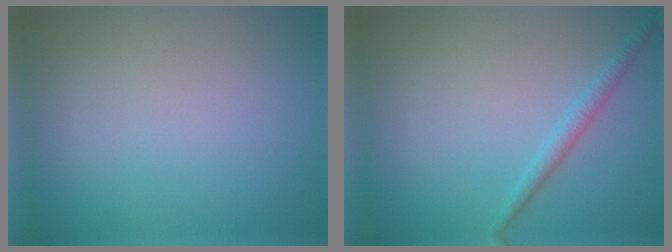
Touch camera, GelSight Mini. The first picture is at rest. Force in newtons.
{"total": 1.5, "press": 1.5, "slide": 0.1}